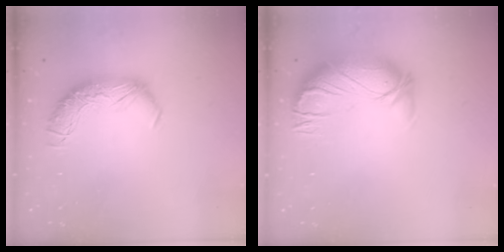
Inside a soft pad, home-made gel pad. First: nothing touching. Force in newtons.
{"total": 2.9, "press": 0.3, "slide": 2.9}